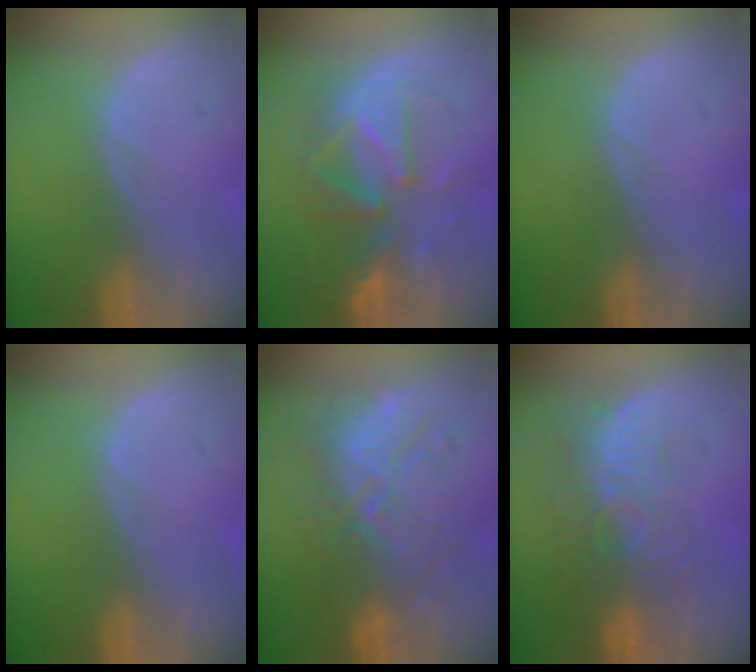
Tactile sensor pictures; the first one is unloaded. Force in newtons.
{"total": 10.0, "press": 8.8, "slide": 4.7}
{"total": 0.0}
{"total": 0.0}
{"total": 10.1, "press": 10.0, "slide": 0.4}
{"total": 9.4, "press": 8.7, "slide": 3.6}